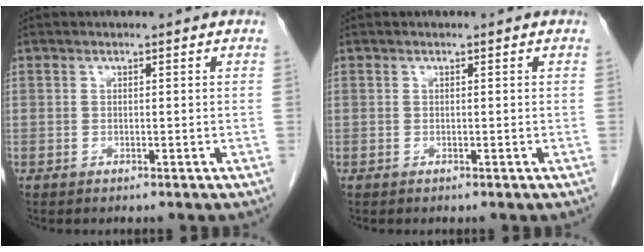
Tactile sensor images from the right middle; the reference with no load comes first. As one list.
[{"total": 0.0}]